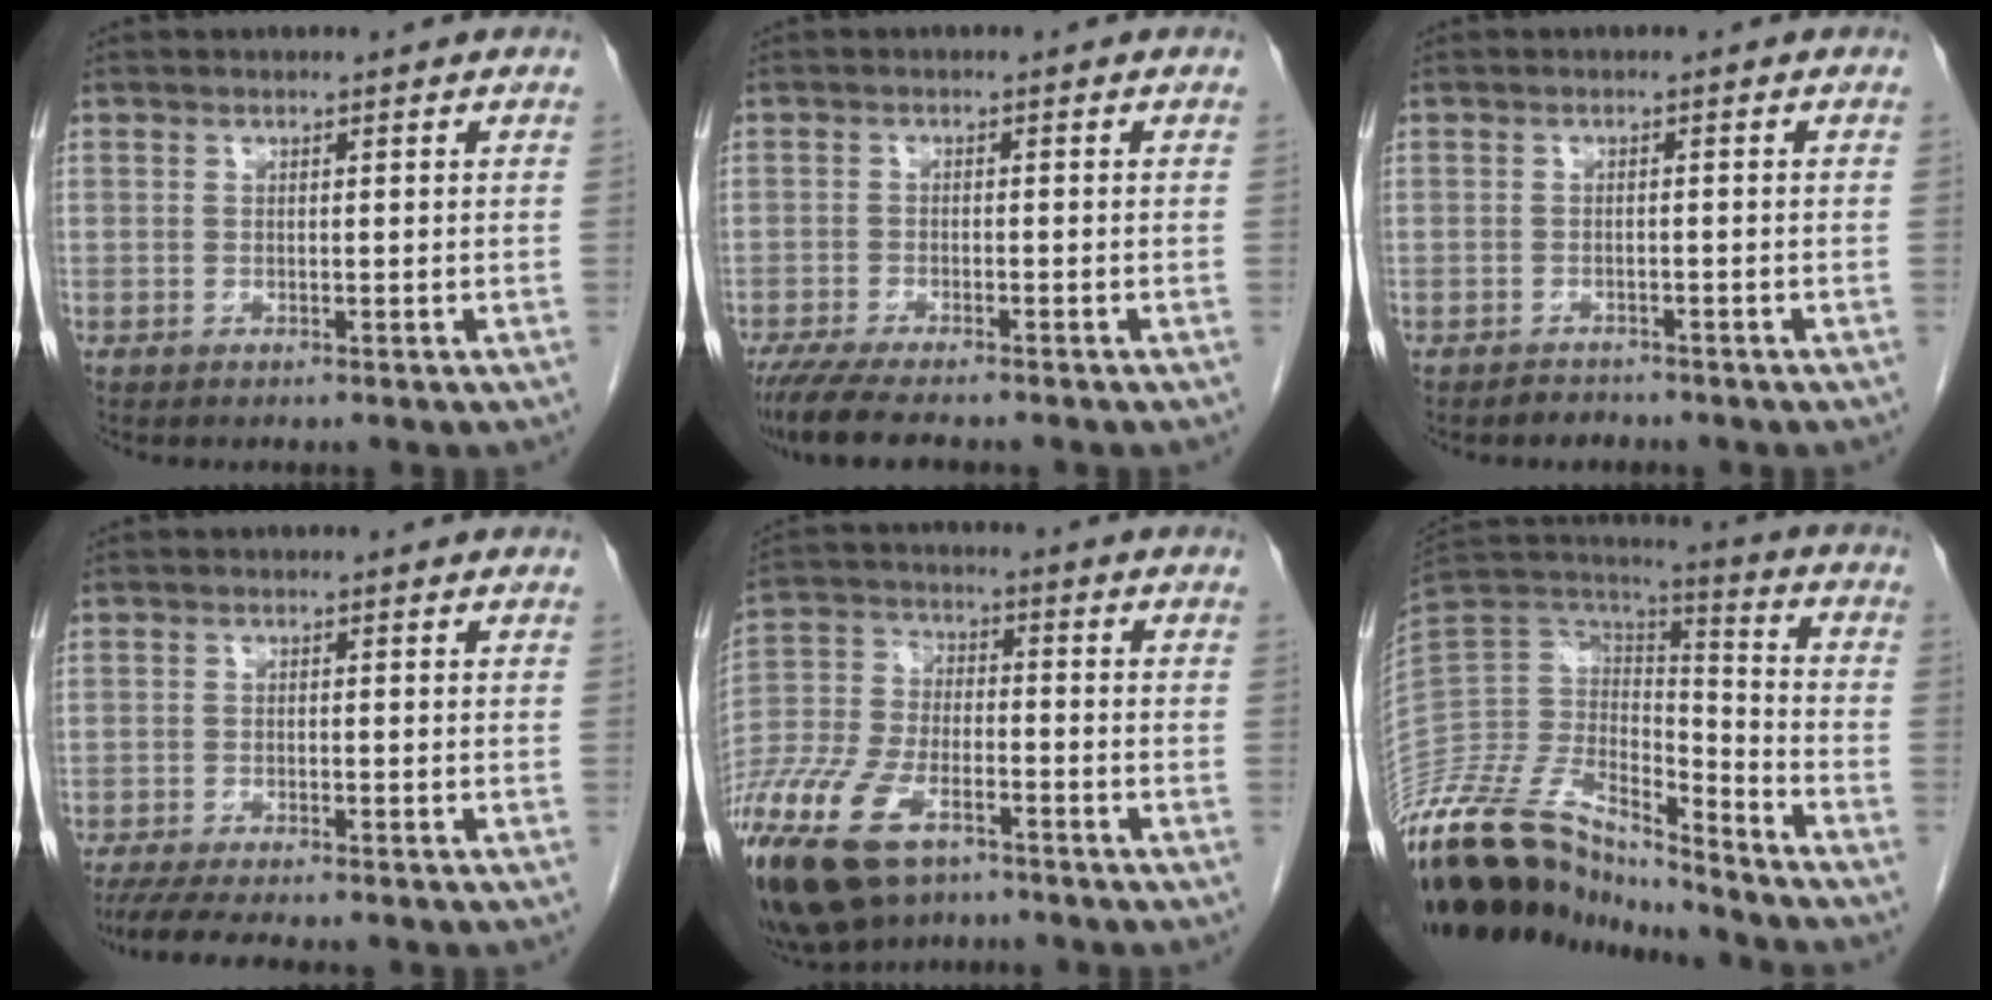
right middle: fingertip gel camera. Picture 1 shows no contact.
{"total": 8.8, "force": [-7.3, 1.4, 4.7], "torque": [-0.076, -0.020, -0.117]}
{"total": 1.6, "force": [-1.4, 0.7, -0.1], "torque": [-0.005, 0.000, -0.021]}
{"total": 8.3, "force": [-7.0, 1.1, 4.4], "torque": [-0.066, -0.015, -0.108]}
{"total": 20.3, "force": [-12.8, 9.4, 12.6], "torque": [-0.341, -0.037, -0.239]}
{"total": 24.6, "force": [-21.8, 7.0, 9.1], "torque": [-0.224, 0.009, -0.381]}